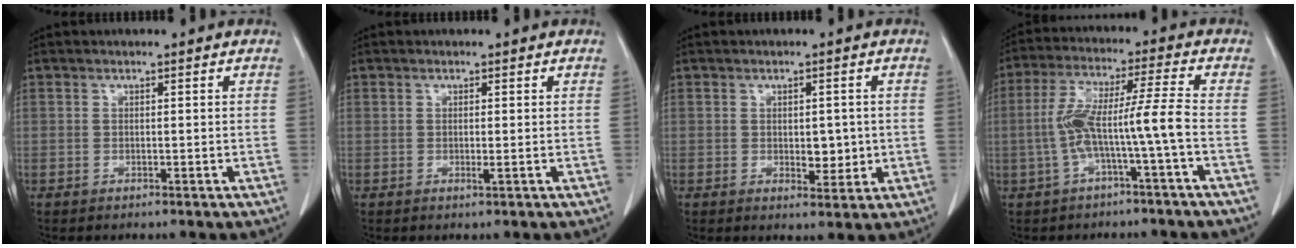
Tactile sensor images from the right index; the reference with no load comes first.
{"total": 0.7, "force": [0.0, 0.0, 0.7], "torque": [-0.015, -0.004, 0.001]}
{"total": 3.7, "force": [-0.1, 2.1, 3.1], "torque": [-0.036, -0.003, 0.006]}
{"total": 8.9, "force": [-2.3, -0.8, 8.5], "torque": [-0.173, 0.029, -0.039]}